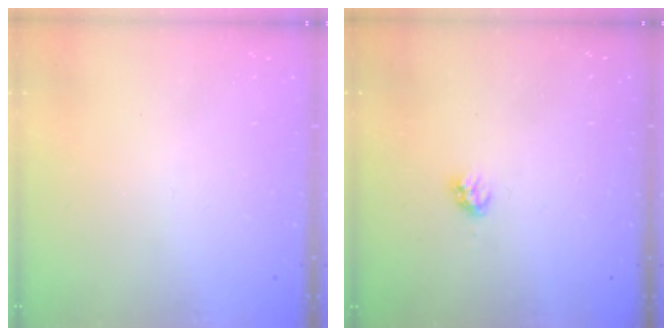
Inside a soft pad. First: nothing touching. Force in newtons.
{"total": 2.8, "press": 2.8, "slide": 0.2}